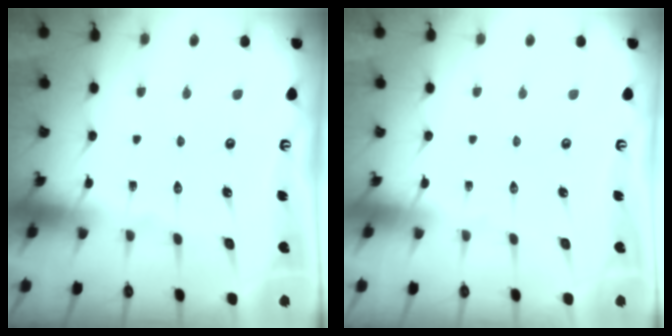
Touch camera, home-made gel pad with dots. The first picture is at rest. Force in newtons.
{"total": 0.0}